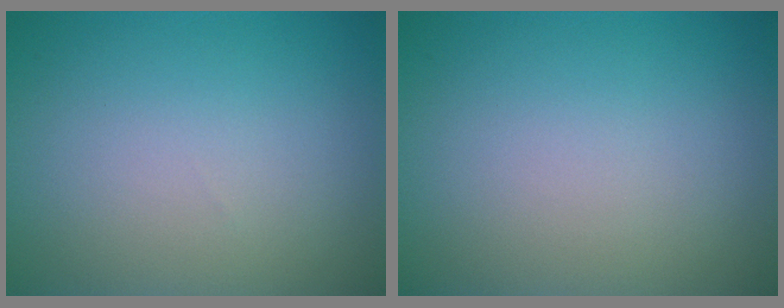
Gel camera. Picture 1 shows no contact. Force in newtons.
{"total": 0.0}